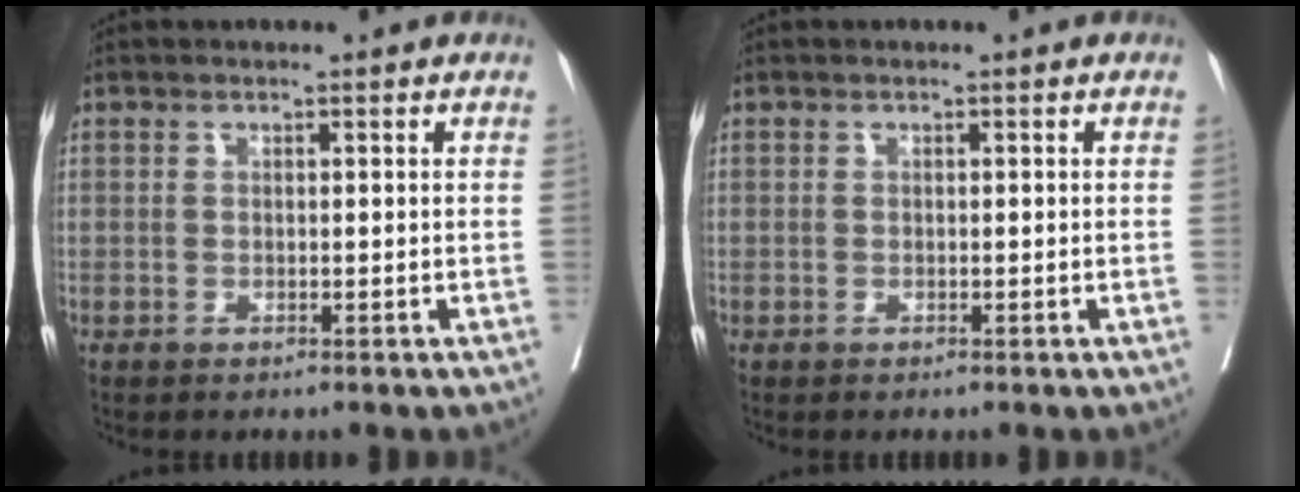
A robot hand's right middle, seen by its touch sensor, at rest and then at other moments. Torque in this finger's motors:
{"motor_torque": [0.31, -0.35, -0.10, -0.21]}